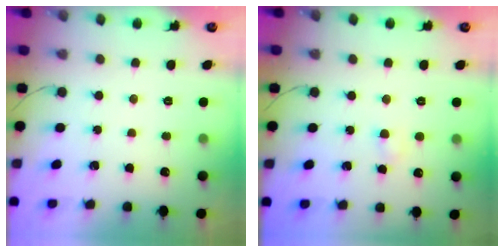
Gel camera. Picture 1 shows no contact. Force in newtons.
{"total": 2.3, "press": 2.2, "slide": 0.9}